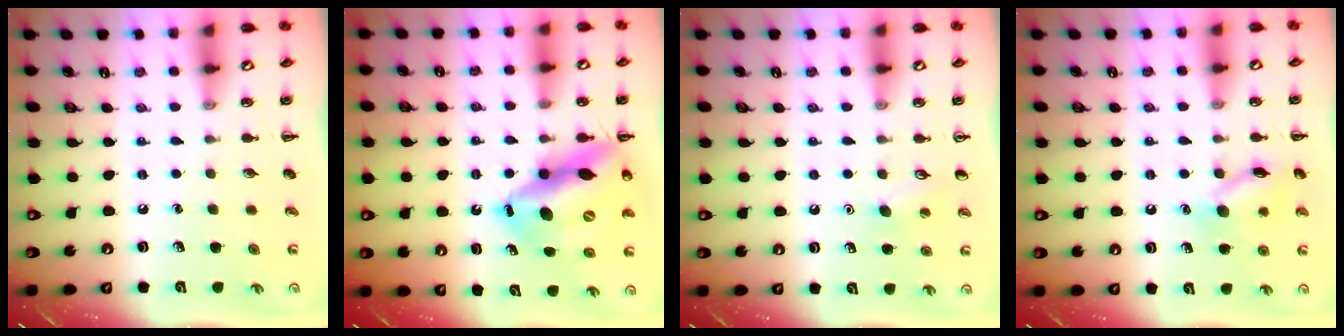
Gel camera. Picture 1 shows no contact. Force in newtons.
{"total": 17.5, "press": 16.7, "slide": 5.3}
{"total": 6.6, "press": 6.3, "slide": 1.8}
{"total": 10.9, "press": 10.9, "slide": 0.5}